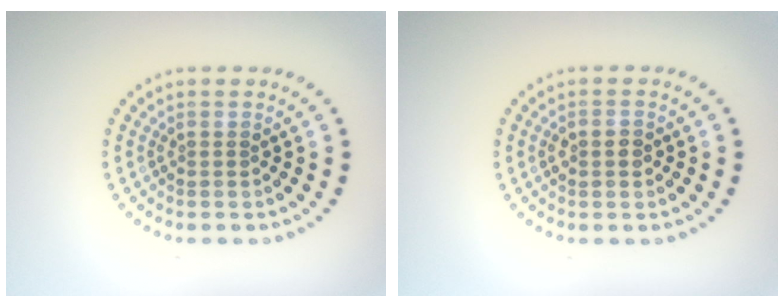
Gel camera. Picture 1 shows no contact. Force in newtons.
{"total": 1.3, "press": 1.3, "slide": 0.3}